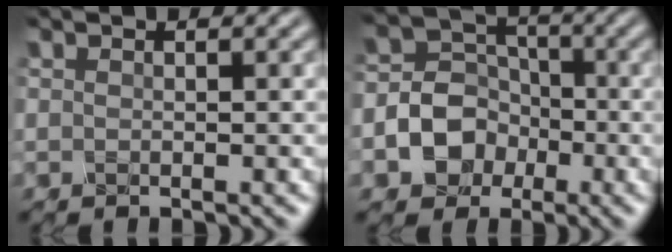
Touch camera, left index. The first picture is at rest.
{"total": 5.4, "force": [-2.5, 4.4, 1.8], "torque": [-0.006, -0.002, -0.062]}